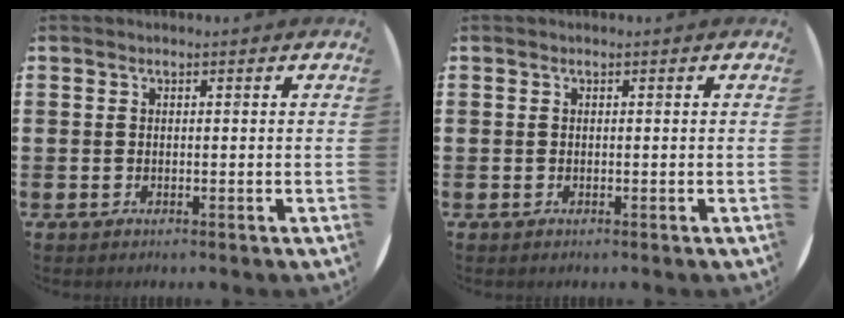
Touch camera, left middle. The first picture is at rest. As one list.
[{"total": 0.0}]